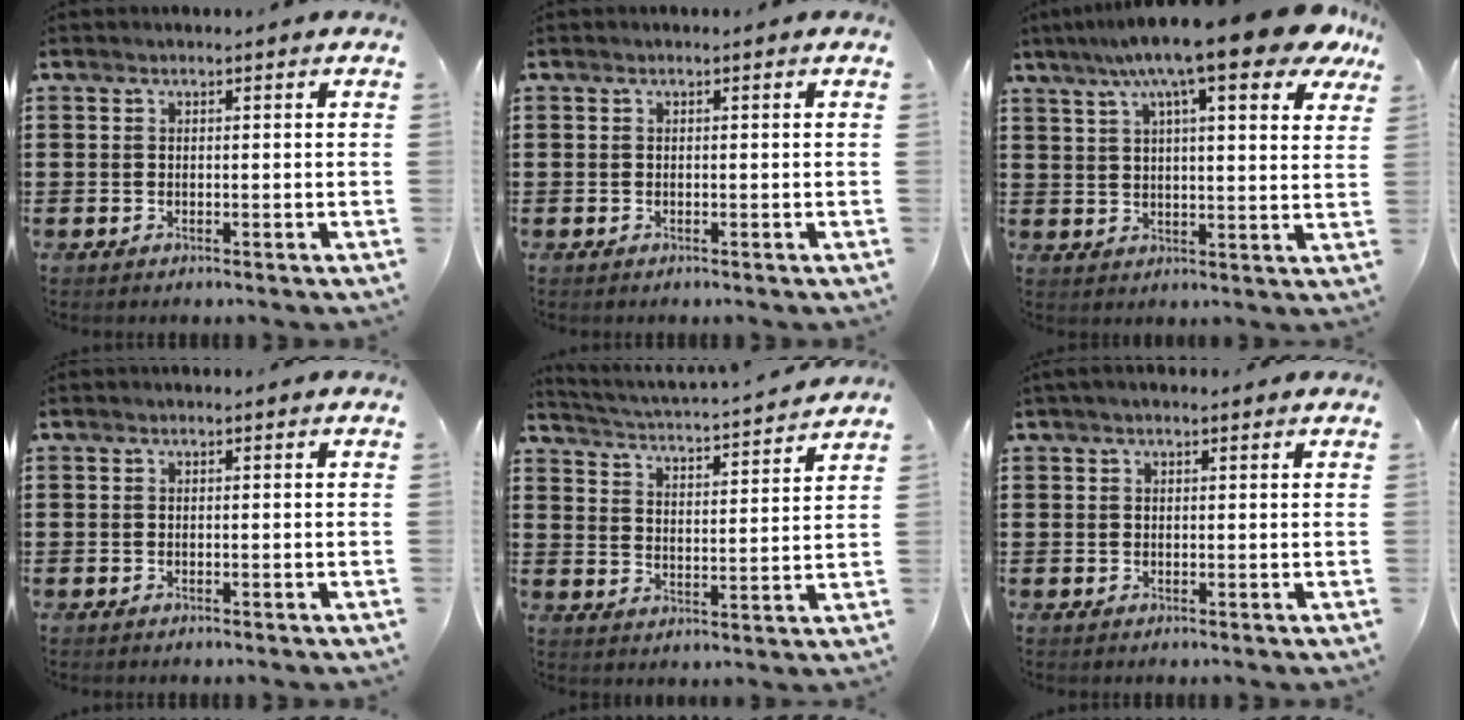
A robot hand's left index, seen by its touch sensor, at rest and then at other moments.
{"total": 0.0}
{"total": 14.2, "force": [10.1, 2.1, 9.7], "torque": [-0.183, -0.021, 0.168]}
{"total": 0.0}
{"total": 3.1, "force": [2.9, -0.4, 1.0], "torque": [-0.037, -0.032, 0.040]}
{"total": 1.1, "force": [0.7, 0.4, 0.7], "torque": [-0.013, 0.005, 0.013]}